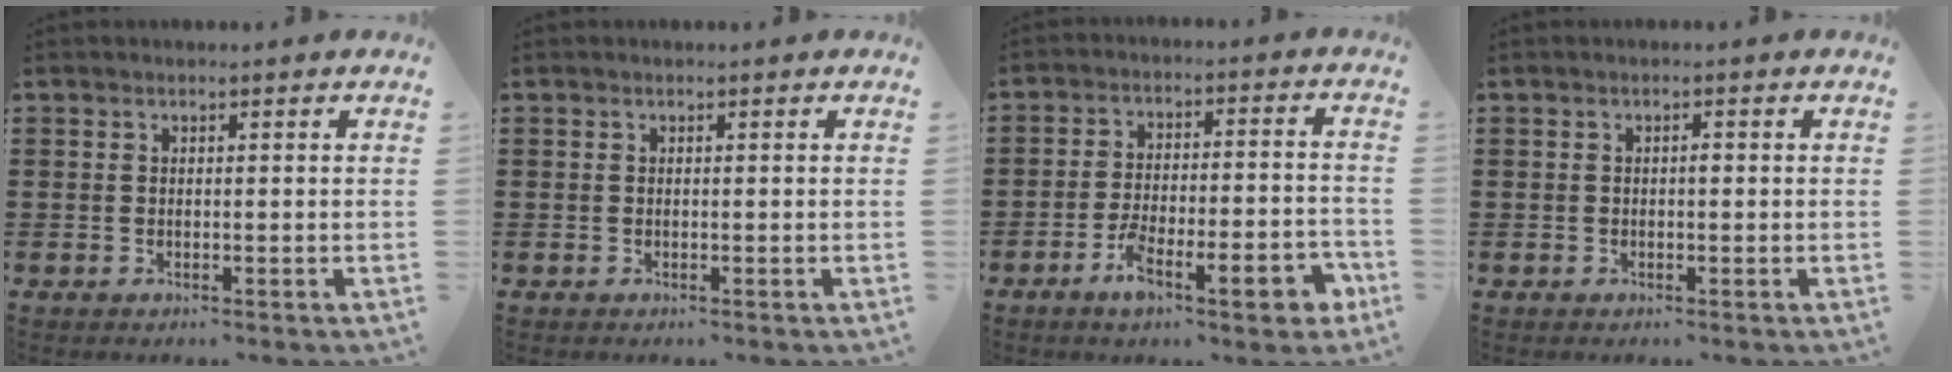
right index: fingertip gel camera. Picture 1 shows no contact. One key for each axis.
{"total": 0.0}
{"total": 9.9, "fx": -4.8, "fy": 2.8, "fz": 8.1, "tx": -0.149, "ty": 0.007, "tz": -0.084}
{"total": 0.7, "fx": -0.1, "fy": 0.2, "fz": 0.7, "tx": -0.015, "ty": -0.002, "tz": -0.001}